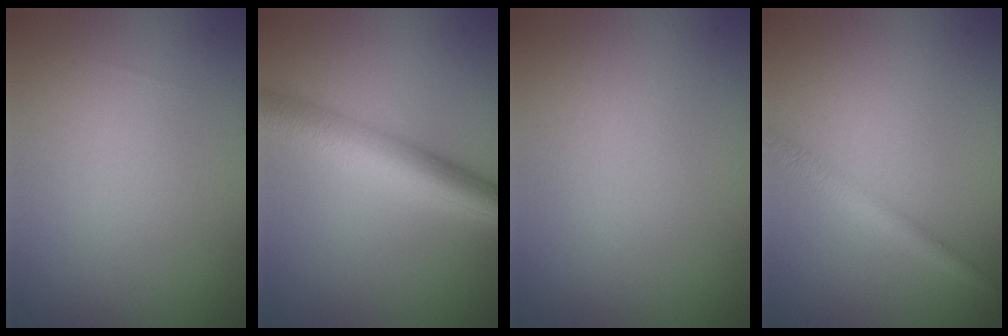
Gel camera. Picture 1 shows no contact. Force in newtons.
{"total": 6.2, "press": 6.2, "slide": 0.3}
{"total": 0.0}
{"total": 2.1, "press": 2.1, "slide": 0.1}